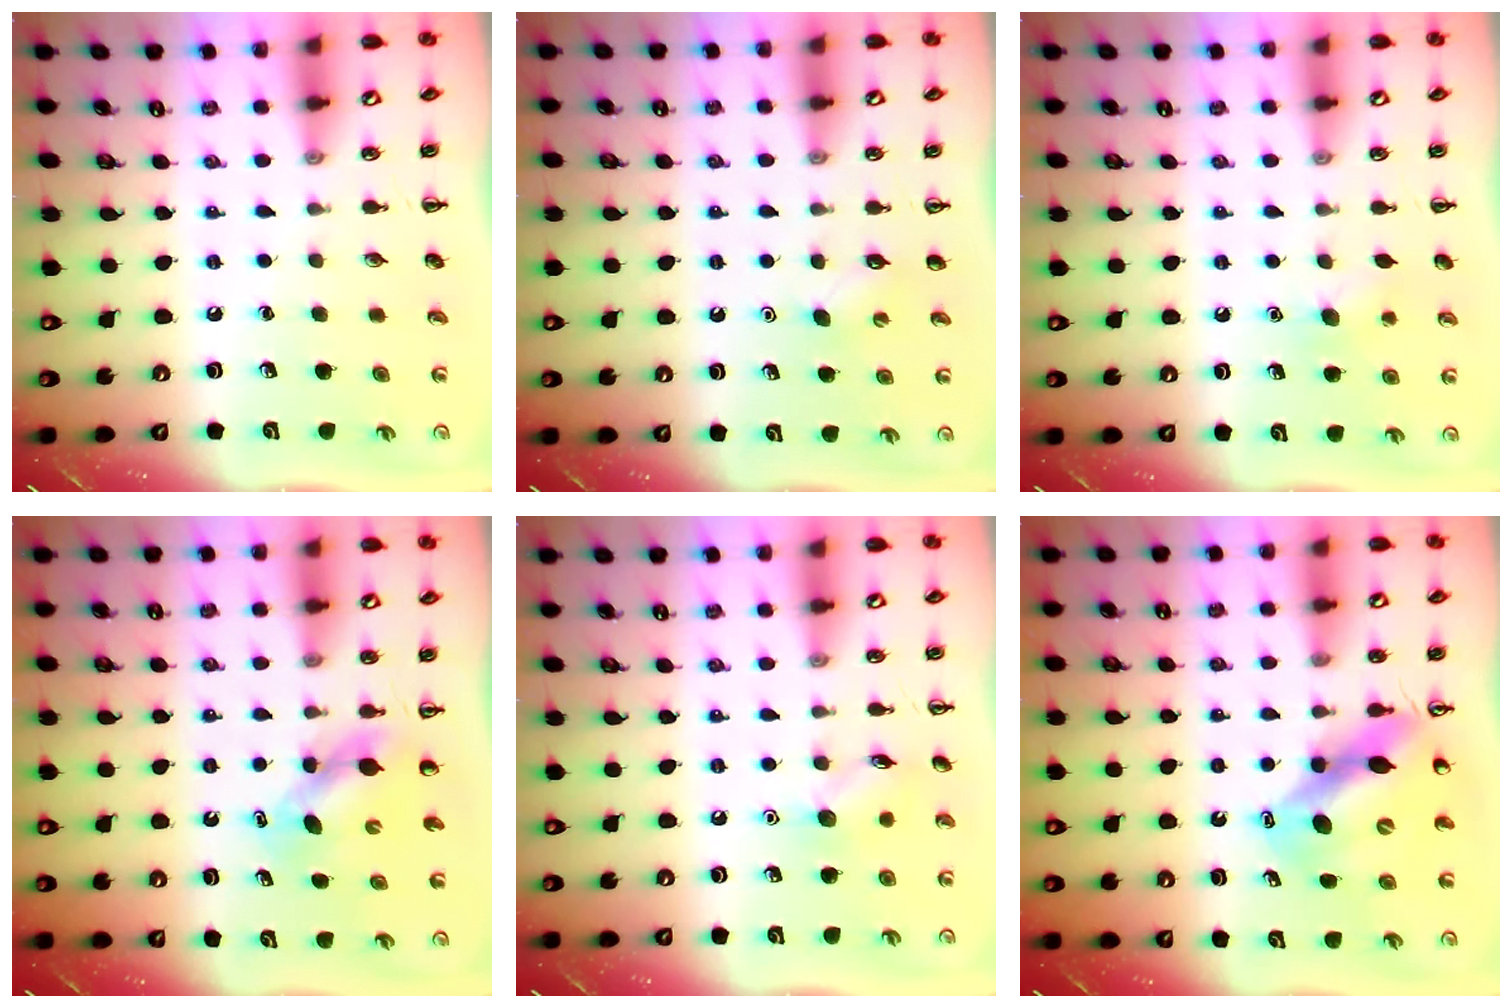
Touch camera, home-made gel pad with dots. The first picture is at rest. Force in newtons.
{"total": 2.8, "press": 2.7, "slide": 0.8}
{"total": 6.1, "press": 5.9, "slide": 1.8}
{"total": 5.2, "press": 5.1, "slide": 0.5}
{"total": 6.9, "press": 6.8, "slide": 1.3}
{"total": 12.2, "press": 11.6, "slide": 3.9}